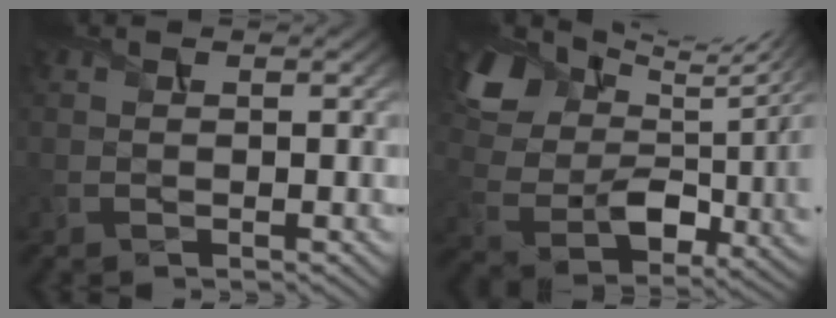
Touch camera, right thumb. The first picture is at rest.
{"total": 13.2, "force": [7.1, 7.6, 8.0], "torque": [-0.189, 0.010, 0.139]}